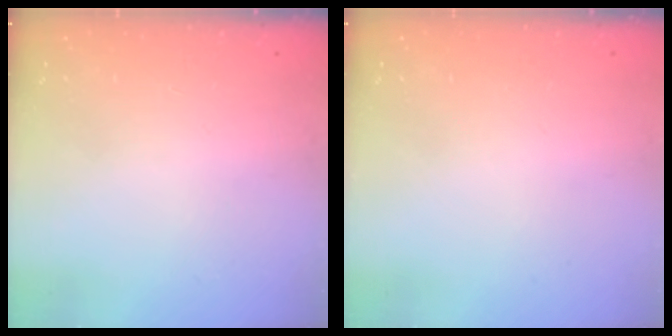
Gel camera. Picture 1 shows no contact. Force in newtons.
{"total": 0.0}